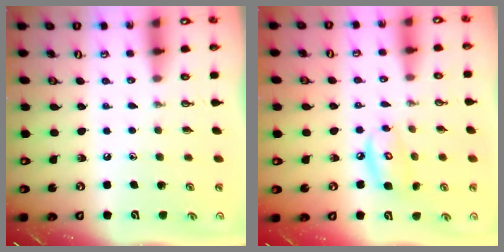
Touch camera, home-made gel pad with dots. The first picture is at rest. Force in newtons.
{"total": 8.6, "press": 8.6, "slide": 0.6}